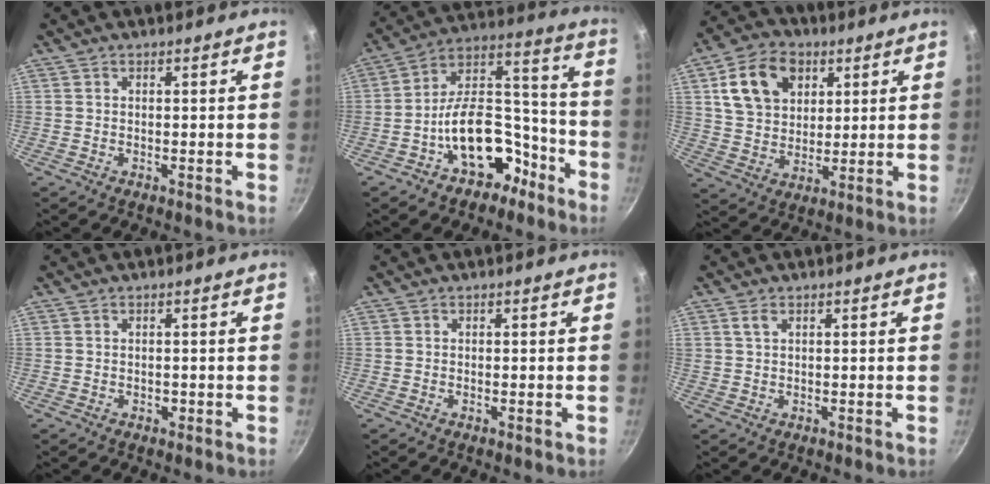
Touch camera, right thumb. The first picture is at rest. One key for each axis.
{"total": 16.9, "fx": -8.2, "fy": 10.3, "fz": 10.6, "tx": -0.110, "ty": 0.101, "tz": -0.122}
{"total": 13.7, "fx": 4.9, "fy": 10.1, "fz": 7.9, "tx": -0.118, "ty": -0.003, "tz": 0.082}
{"total": 0.9, "fx": -0.2, "fy": 0.7, "fz": 0.5, "tx": -0.003, "ty": 0.001, "tz": -0.002}
{"total": 0.5, "fx": -0.1, "fy": 0.1, "fz": 0.5, "tx": -0.008, "ty": 0.000, "tz": -0.003}
{"total": 1.7, "fx": 0.9, "fy": 0.9, "fz": 1.1, "tx": -0.018, "ty": -0.001, "tz": 0.018}